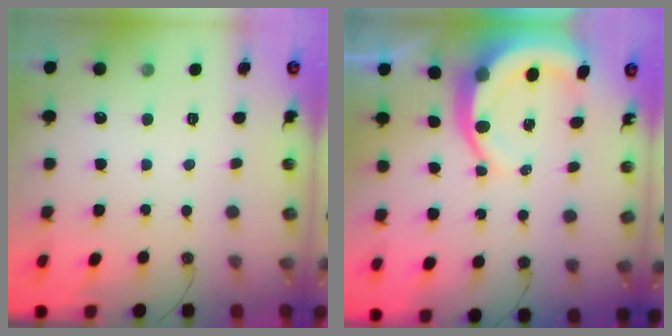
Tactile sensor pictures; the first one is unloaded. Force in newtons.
{"total": 9.6, "press": 9.5, "slide": 1.2}